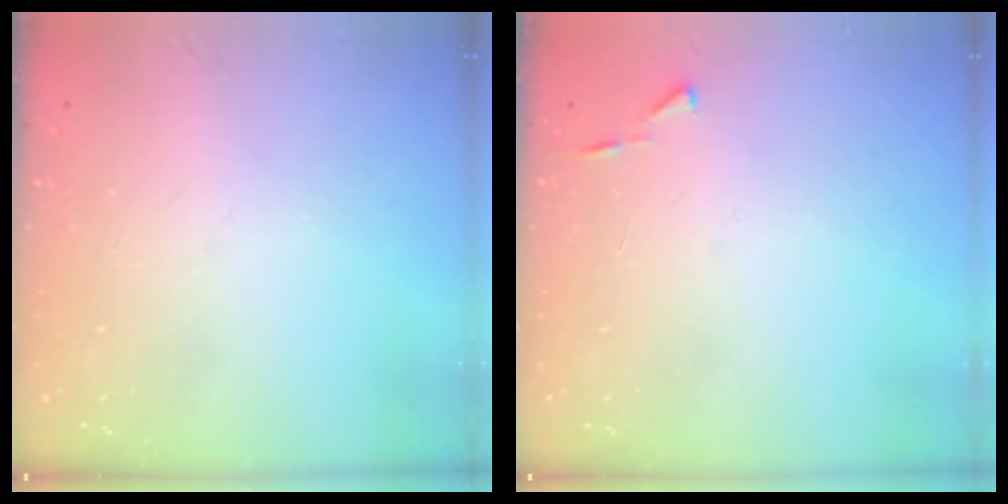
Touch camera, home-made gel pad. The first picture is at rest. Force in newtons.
{"total": 3.1, "press": 3.1, "slide": 0.3}